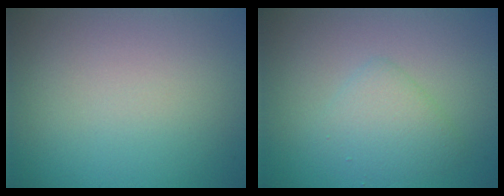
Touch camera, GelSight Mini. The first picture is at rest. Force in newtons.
{"total": 2.6, "press": 2.6, "slide": 0.1}